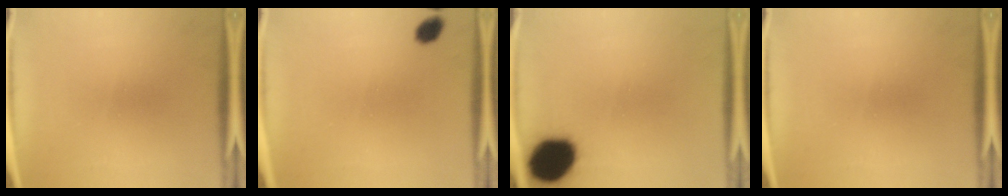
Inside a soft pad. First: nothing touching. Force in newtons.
{"total": 2.5}
{"total": 14.4}
{"total": 0.0}